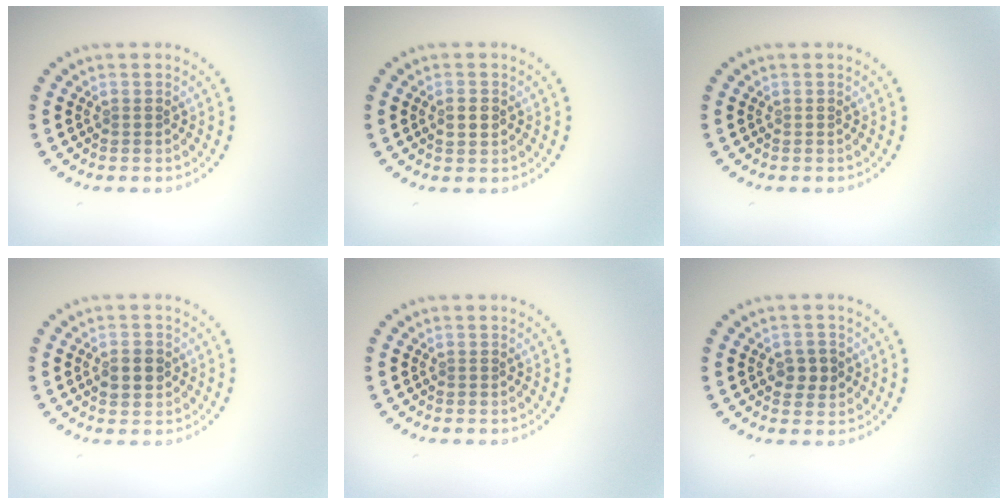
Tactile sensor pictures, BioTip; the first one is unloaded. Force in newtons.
{"total": 1.4, "press": 1.4, "slide": 0.2}
{"total": 0.0}
{"total": 2.2, "press": 2.2, "slide": 0.1}
{"total": 0.0}
{"total": 2.1, "press": 2.1, "slide": 0.3}